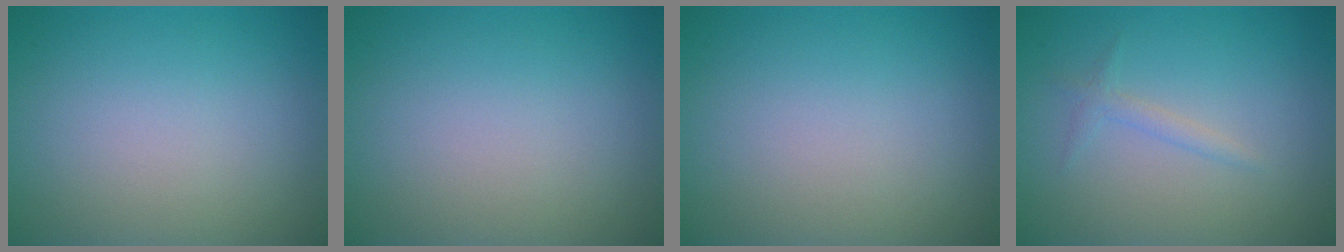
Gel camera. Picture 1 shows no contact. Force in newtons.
{"total": 0.0}
{"total": 0.0}
{"total": 1.1, "press": 1.1, "slide": 0.1}